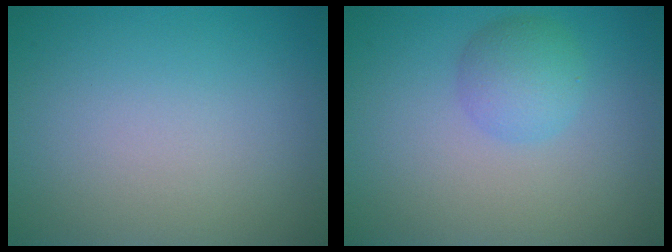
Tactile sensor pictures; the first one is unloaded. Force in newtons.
{"total": 2.8, "press": 2.8, "slide": 0.1}